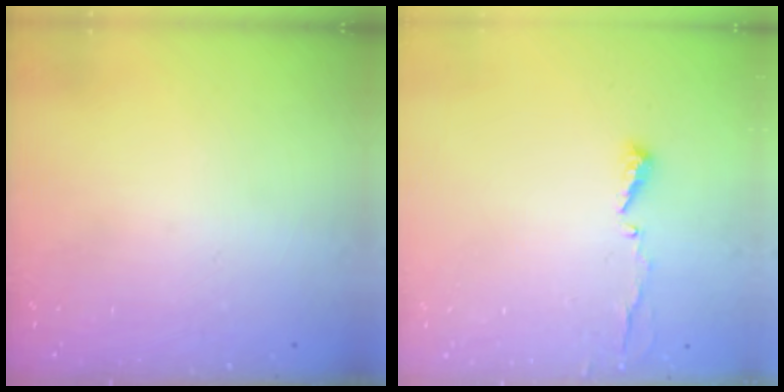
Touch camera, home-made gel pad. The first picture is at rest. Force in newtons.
{"total": 4.8, "press": 4.8, "slide": 0.3}